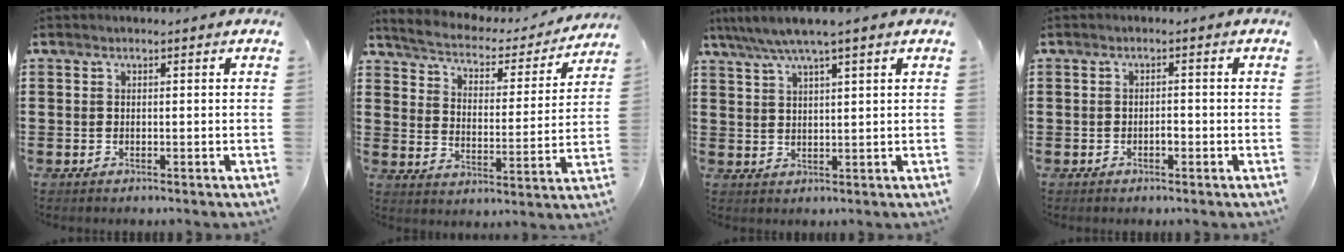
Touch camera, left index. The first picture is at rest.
{"total": 3.2, "force": [3.0, 0.8, 0.9], "torque": [-0.040, -0.025, 0.041]}
{"total": 4.5, "force": [3.3, -0.2, 2.9], "torque": [-0.064, -0.009, 0.059]}
{"total": 1.3, "force": [-0.5, 0.5, 1.1], "torque": [-0.022, 0.000, -0.009]}